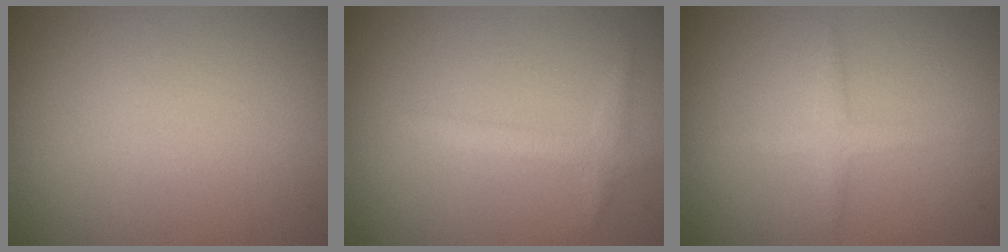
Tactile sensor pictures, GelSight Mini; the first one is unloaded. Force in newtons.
{"total": 1.6, "press": 1.6, "slide": 0.1}
{"total": 1.5, "press": 1.5, "slide": 0.0}